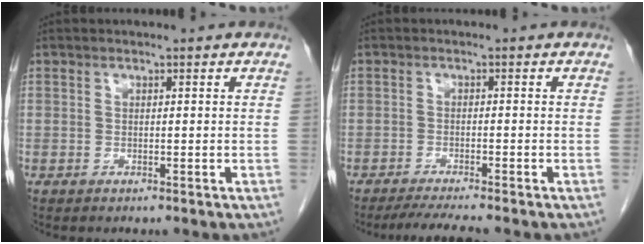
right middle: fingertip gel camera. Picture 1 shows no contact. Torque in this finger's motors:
{"motor_torque": [0.09, 0.03, 0.00, 0.00]}